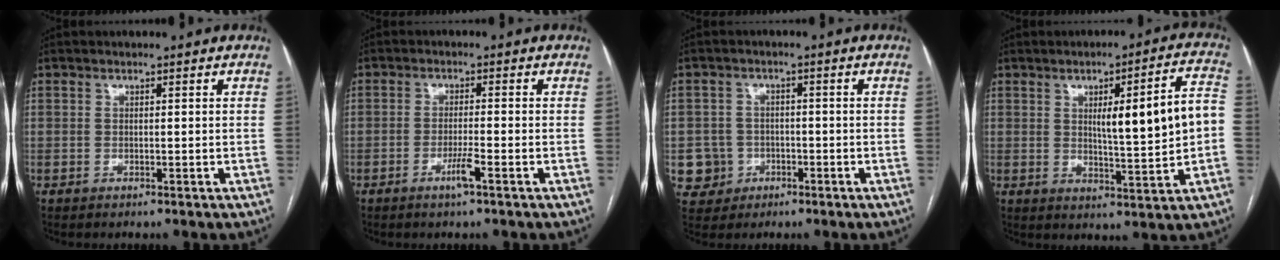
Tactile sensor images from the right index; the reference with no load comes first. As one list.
[{"total": 3.0, "force": [-1.6, -0.4, 2.5], "torque": [-0.051, -0.006, -0.032]}, {"total": 4.7, "force": [-1.3, 4.6, -0.1], "torque": [0.009, 0.013, -0.019]}, {"total": 11.6, "force": [0.8, 0.8, 11.6], "torque": [-0.164, 0.017, 0.018]}]